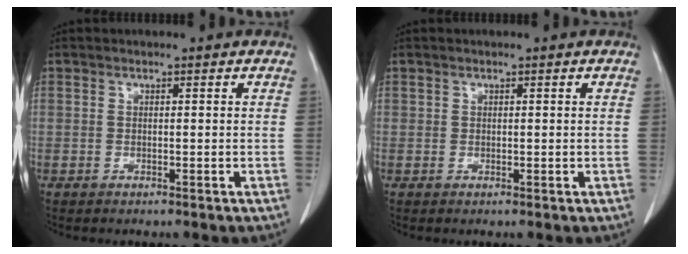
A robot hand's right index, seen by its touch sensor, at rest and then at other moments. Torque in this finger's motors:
{"motor_torque": [-0.15, 0.20, 0.06, 0.00]}